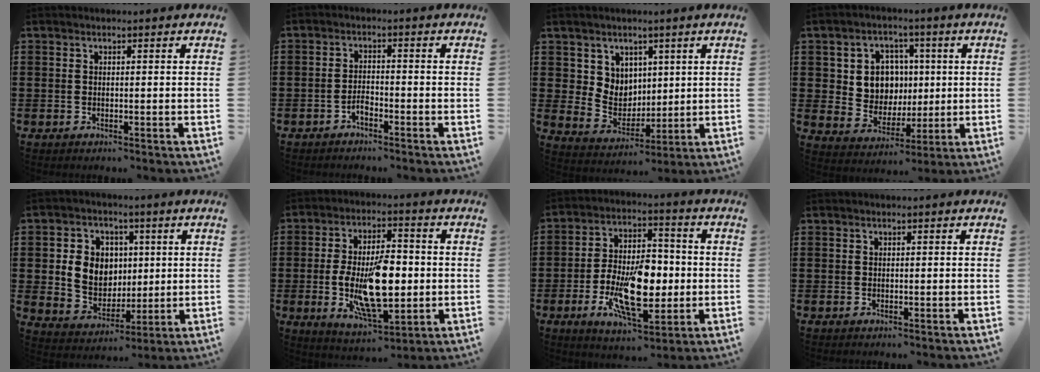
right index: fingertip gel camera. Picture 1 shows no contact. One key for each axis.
{"total": 1.9, "fx": -1.5, "fy": 0.7, "fz": 1.0, "tx": -0.023, "ty": 0.004, "tz": -0.030}
{"total": 6.0, "fx": 3.0, "fy": 5.2, "fz": 0.2, "tx": -0.031, "ty": -0.011, "tz": 0.058}
{"total": 7.6, "fx": 1.4, "fy": 6.7, "fz": 3.3, "tx": -0.080, "ty": 0.013, "tz": 0.027}
{"total": 7.4, "fx": 1.2, "fy": 6.6, "fz": 3.1, "tx": -0.072, "ty": 0.014, "tz": 0.021}
{"total": 13.5, "fx": -1.4, "fy": 6.1, "fz": 12.0, "tx": -0.226, "ty": -0.009, "tz": -0.026}
{"total": 12.8, "fx": -2.7, "fy": 6.2, "fz": 10.8, "tx": -0.200, "ty": -0.005, "tz": -0.048}
{"total": 0.0}